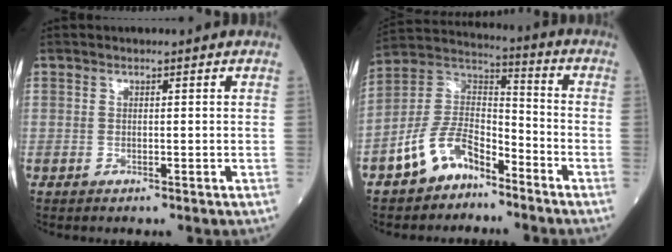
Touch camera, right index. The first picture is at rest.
{"total": 11.2, "force": [-7.1, 6.1, 6.1], "torque": [-0.143, 0.029, -0.140]}